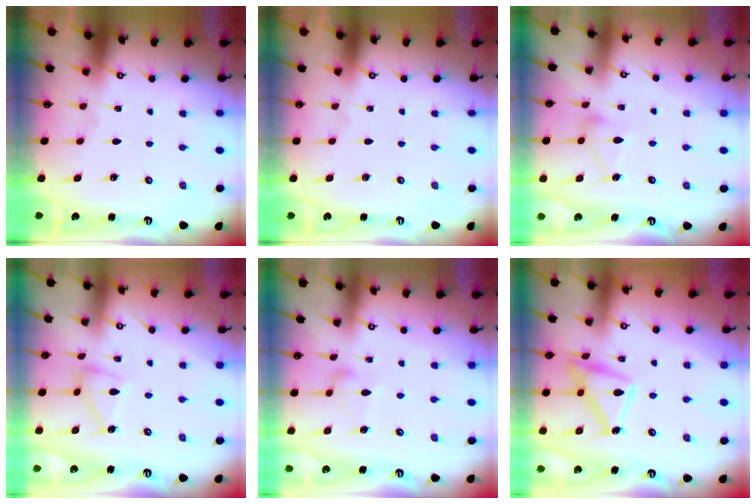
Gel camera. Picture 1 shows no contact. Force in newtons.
{"total": 0.0}
{"total": 8.8, "press": 8.8, "slide": 0.5}
{"total": 11.5, "press": 11.4, "slide": 0.4}
{"total": 7.8, "press": 7.8, "slide": 0.4}
{"total": 14.8, "press": 14.7, "slide": 1.1}